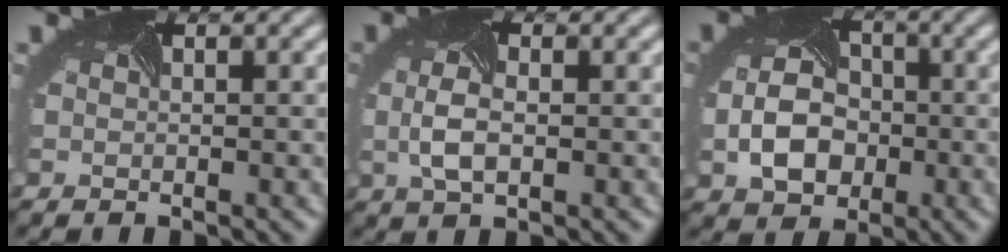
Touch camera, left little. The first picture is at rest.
{"total": 2.7, "force": [-0.2, 1.2, 2.5], "torque": [-0.065, -0.002, -0.003]}
{"total": 5.2, "force": [-1.1, 3.8, 3.4], "torque": [-0.073, -0.010, -0.014]}